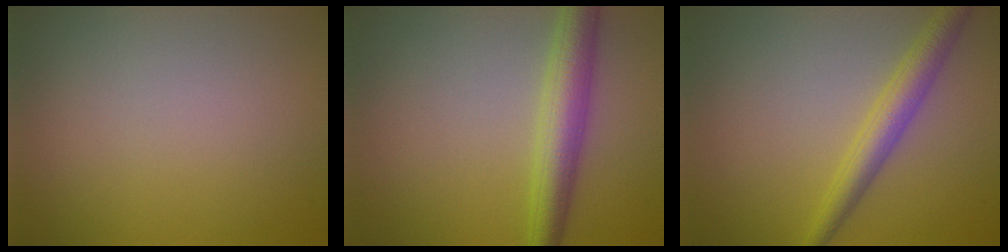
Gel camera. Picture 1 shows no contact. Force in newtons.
{"total": 4.4, "press": 4.4, "slide": 0.0}
{"total": 3.3, "press": 3.3, "slide": 0.1}